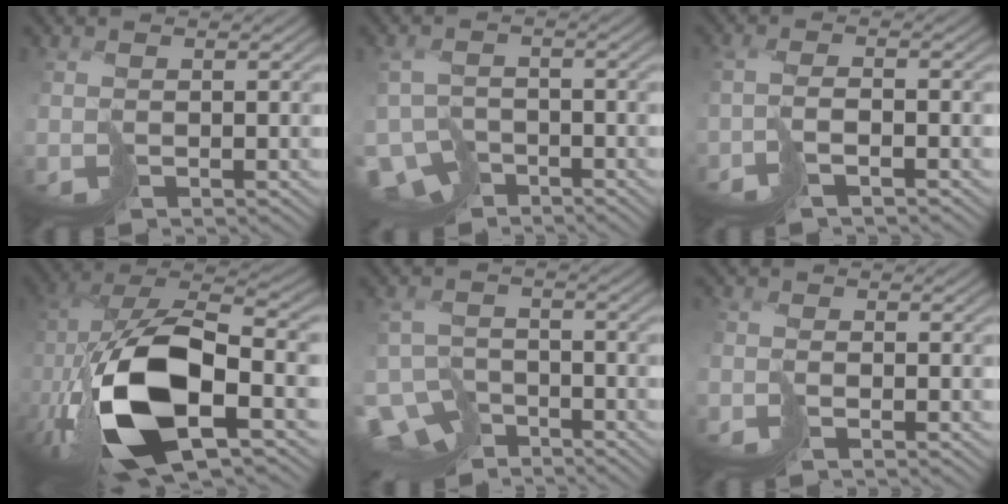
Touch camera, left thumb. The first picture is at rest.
{"total": 5.6, "force": [-4.3, 2.9, 2.1], "torque": [-0.039, -0.016, -0.075]}
{"total": 2.4, "force": [-1.8, -0.4, 1.6], "torque": [-0.027, 0.008, -0.039]}
{"total": 18.0, "force": [-5.5, 7.0, 15.7], "torque": [-0.333, -0.002, -0.093]}
{"total": 7.2, "force": [-5.8, 3.3, 2.6], "torque": [-0.046, -0.014, -0.102]}
{"total": 1.4, "force": [-1.4, 0.0, 0.1], "torque": [0.013, 0.010, -0.030]}